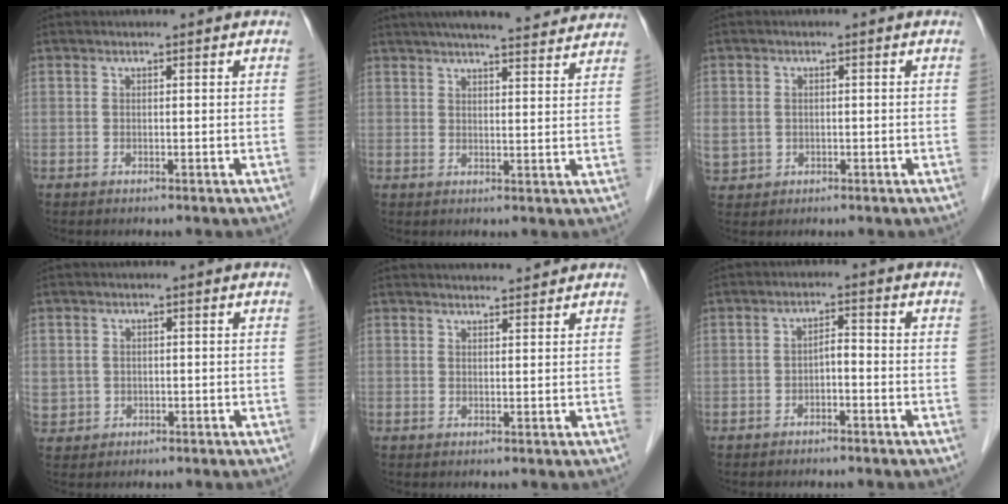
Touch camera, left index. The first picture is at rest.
{"total": 16.2, "force": [14.5, 2.0, 6.9], "torque": [-0.100, 0.028, 0.188]}
{"total": 6.7, "force": [-0.7, 6.0, 2.9], "torque": [-0.109, 0.008, 0.007]}
{"total": 3.3, "force": [-0.1, 3.2, 0.8], "torque": [-0.021, 0.005, 0.012]}
{"total": 3.4, "force": [3.4, 0.1, 0.4], "torque": [-0.012, 0.009, 0.050]}
{"total": 2.3, "force": [-1.1, 0.7, 1.8], "torque": [-0.030, 0.011, -0.018]}